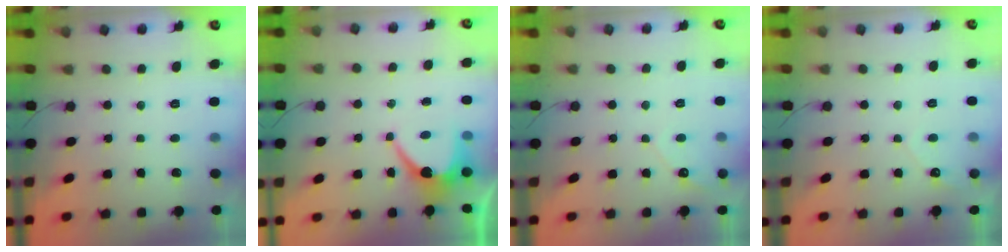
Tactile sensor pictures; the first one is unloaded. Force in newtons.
{"total": 6.8, "press": 6.8, "slide": 0.6}
{"total": 4.4, "press": 4.4, "slide": 0.4}
{"total": 2.7, "press": 2.7, "slide": 0.2}